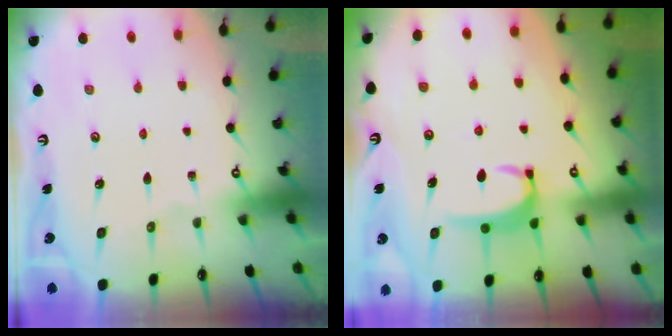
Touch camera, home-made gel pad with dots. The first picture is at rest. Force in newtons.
{"total": 3.4, "press": 3.4, "slide": 0.4}